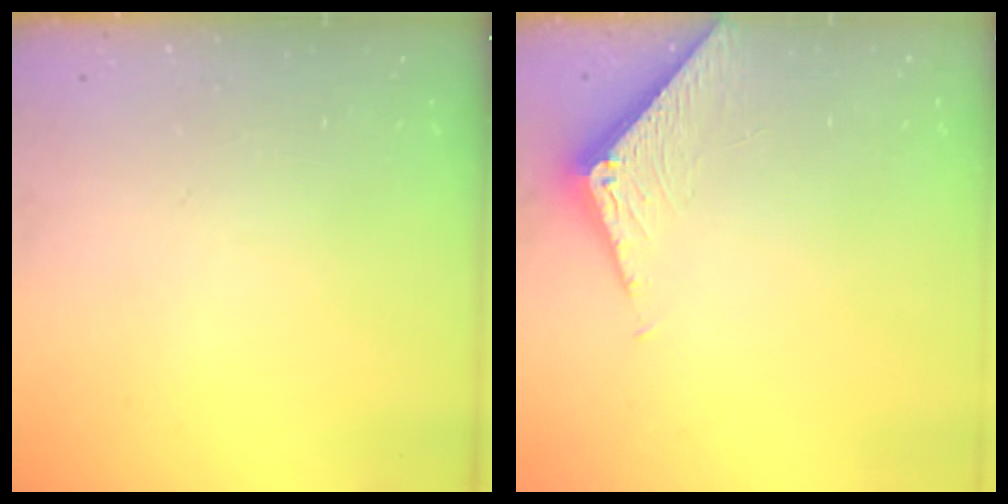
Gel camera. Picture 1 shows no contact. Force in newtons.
{"total": 6.7, "press": 6.7, "slide": 0.1}